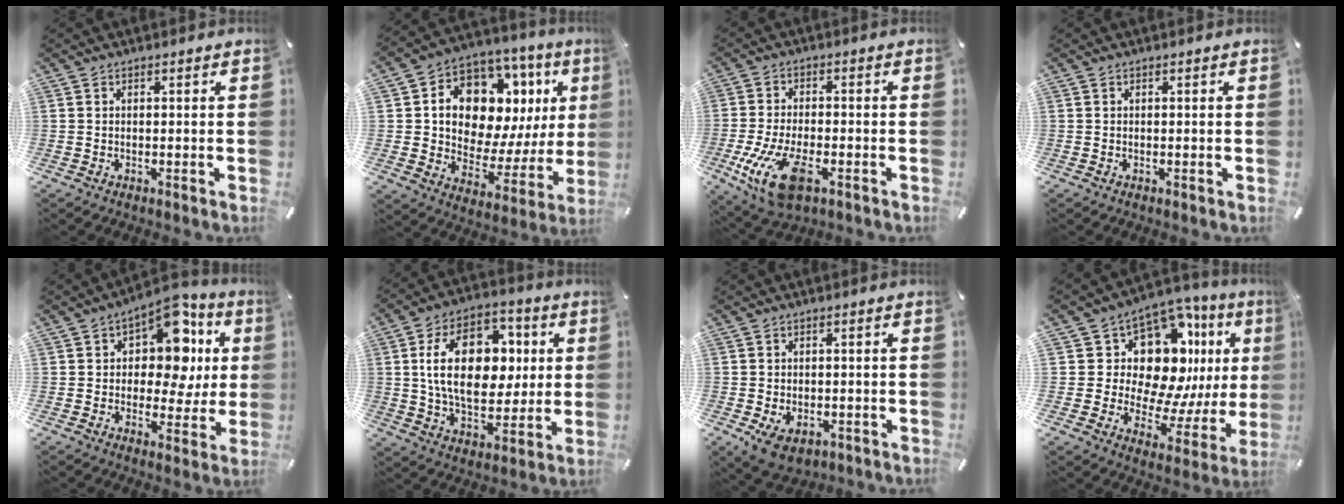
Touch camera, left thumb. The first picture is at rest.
{"total": 13.1, "force": [6.3, 9.0, 7.1], "torque": [-0.109, -0.060, 0.112]}
{"total": 12.9, "force": [-5.1, 6.4, 10.0], "torque": [-0.221, 0.001, -0.087]}
{"total": 0.0}
{"total": 13.7, "force": [5.5, 8.5, 9.2], "torque": [-0.124, -0.044, 0.095]}
{"total": 19.6, "force": [3.0, 13.2, 14.2], "torque": [-0.234, 0.011, 0.052]}
{"total": 5.5, "force": [-1.8, 4.1, 3.2], "torque": [-0.062, 0.004, -0.033]}
{"total": 16.6, "force": [5.8, 11.8, 10.1], "torque": [-0.166, -0.077, 0.105]}